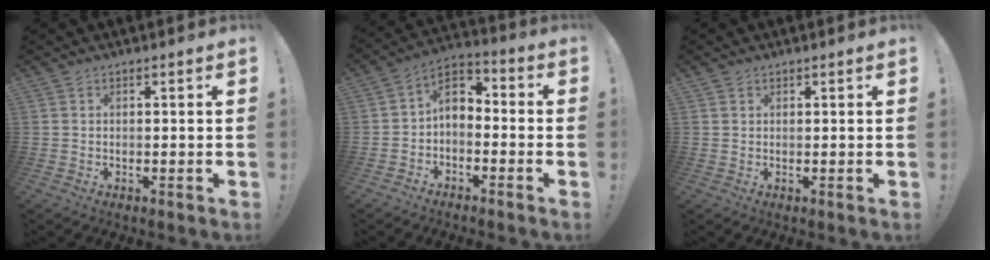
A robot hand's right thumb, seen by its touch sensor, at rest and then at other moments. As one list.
[{"total": 6.2, "force": [-1.0, 4.8, 3.7], "torque": [-0.072, 0.013, -0.013]}, {"total": 0.9, "force": [0.7, 0.6, 0.1], "torque": [-0.001, -0.001, 0.013]}]